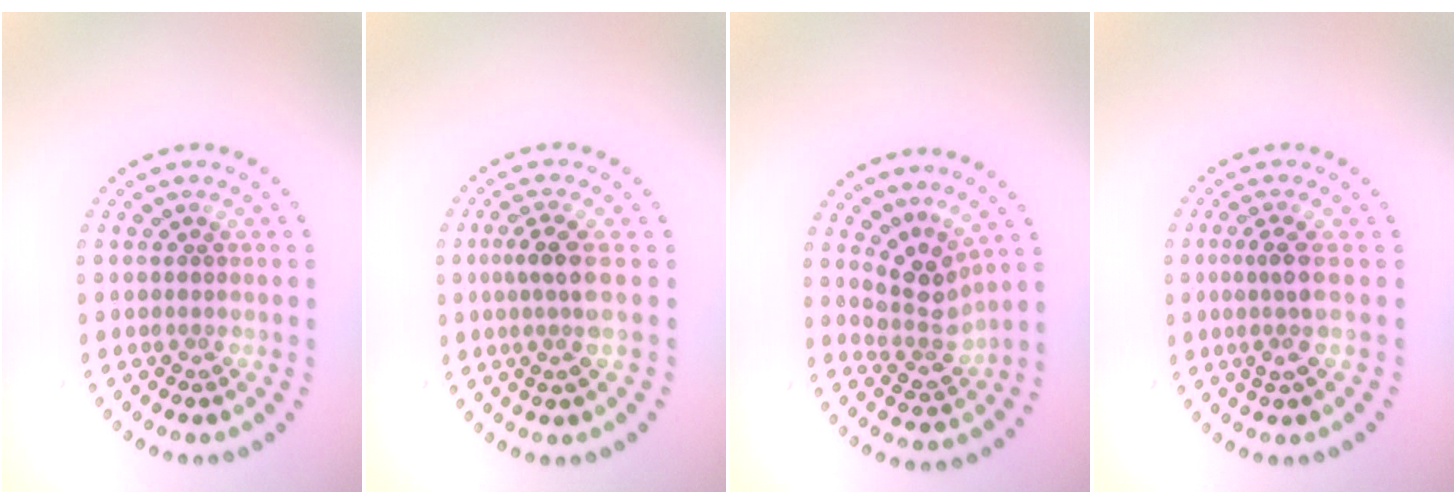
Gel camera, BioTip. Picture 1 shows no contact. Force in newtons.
{"total": 2.7, "press": 2.0, "slide": 1.7}
{"total": 3.2, "press": 2.3, "slide": 2.3}
{"total": 2.5, "press": 1.8, "slide": 1.7}